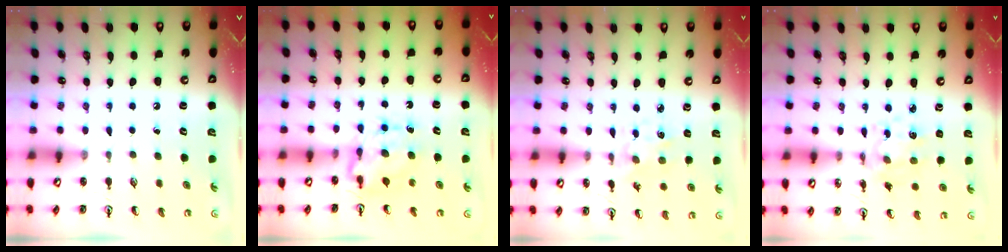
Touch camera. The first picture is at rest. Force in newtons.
{"total": 6.8, "press": 6.8, "slide": 0.6}
{"total": 1.4, "press": 1.4, "slide": 0.3}
{"total": 5.6, "press": 5.4, "slide": 1.5}